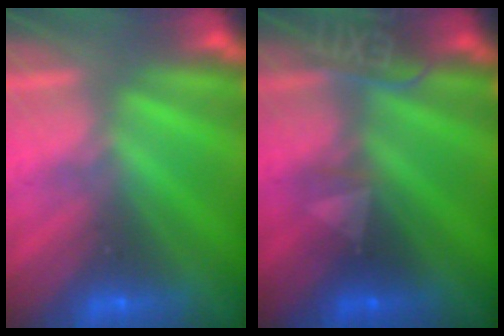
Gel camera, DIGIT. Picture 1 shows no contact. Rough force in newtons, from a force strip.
{"total": 2.4}